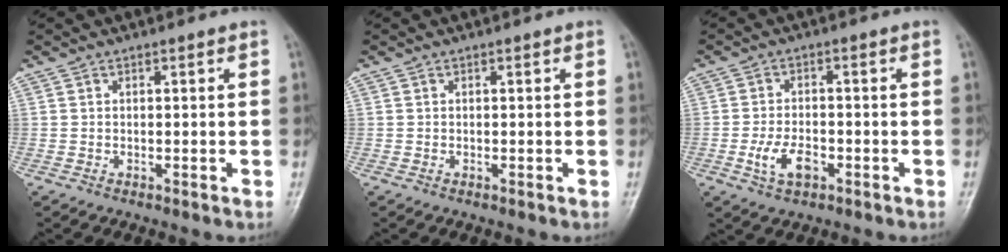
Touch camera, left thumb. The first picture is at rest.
{"total": 0.0}
{"total": 5.5, "force": [-2.1, 3.1, 4.0], "torque": [-0.077, 0.010, -0.038]}